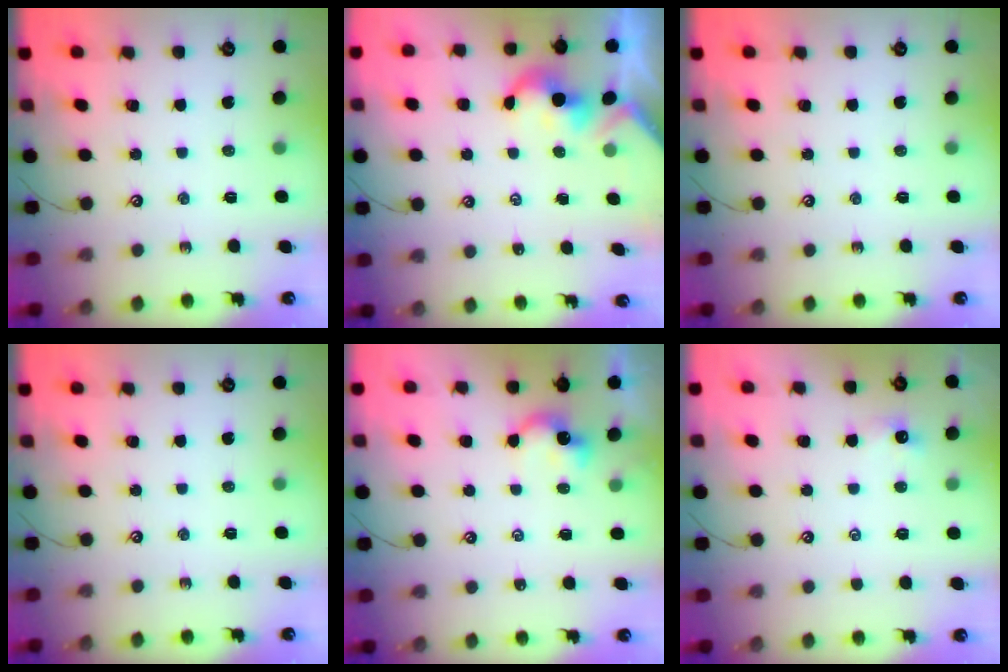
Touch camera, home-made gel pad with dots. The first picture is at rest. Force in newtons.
{"total": 2.0, "press": 1.9, "slide": 0.4}
{"total": 0.0}
{"total": 0.0}
{"total": 2.5, "press": 2.5, "slide": 0.3}
{"total": 0.6, "press": 0.3, "slide": 0.5}